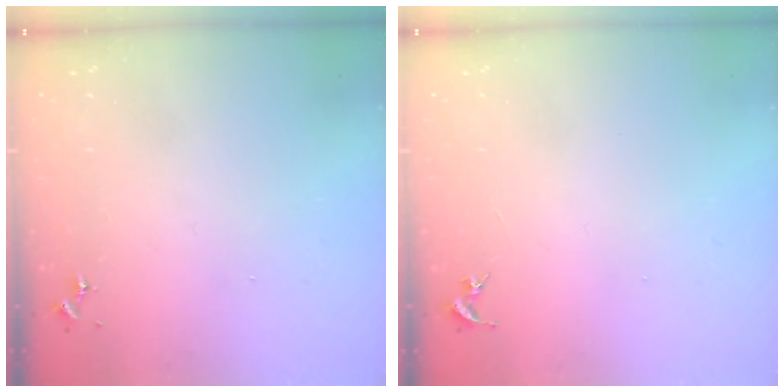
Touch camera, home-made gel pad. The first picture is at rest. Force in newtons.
{"total": 0.0}